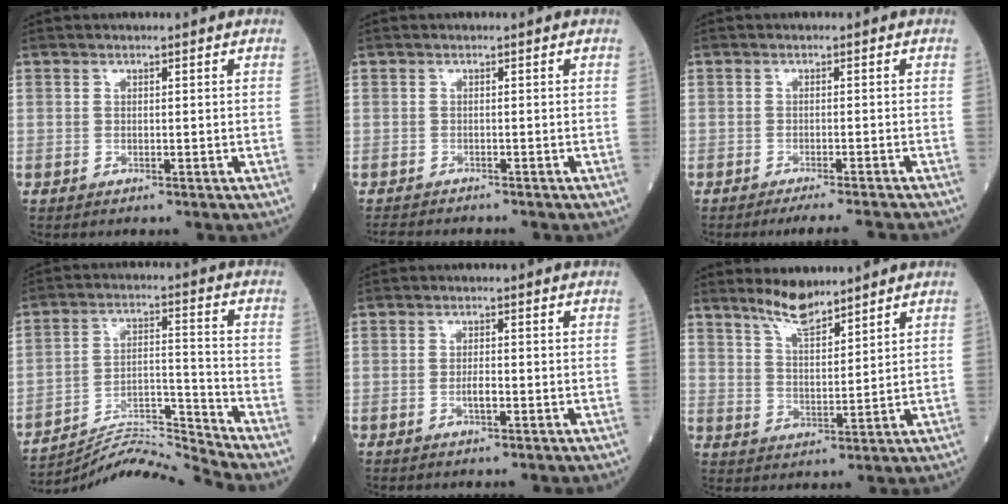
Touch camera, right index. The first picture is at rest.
{"total": 3.1, "force": [-3.0, 0.7, 0.6], "torque": [-0.010, -0.010, -0.049]}
{"total": 6.7, "force": [-6.2, -0.6, 2.5], "torque": [-0.019, -0.016, -0.085]}
{"total": 10.9, "force": [-10.4, -3.4, 0.1], "torque": [-0.007, 0.034, -0.185]}
{"total": 1.9, "force": [-0.7, 0.5, 1.7], "torque": [-0.030, 0.002, -0.012]}
{"total": 5.8, "force": [5.1, 1.0, 2.6], "torque": [-0.057, -0.003, 0.099]}